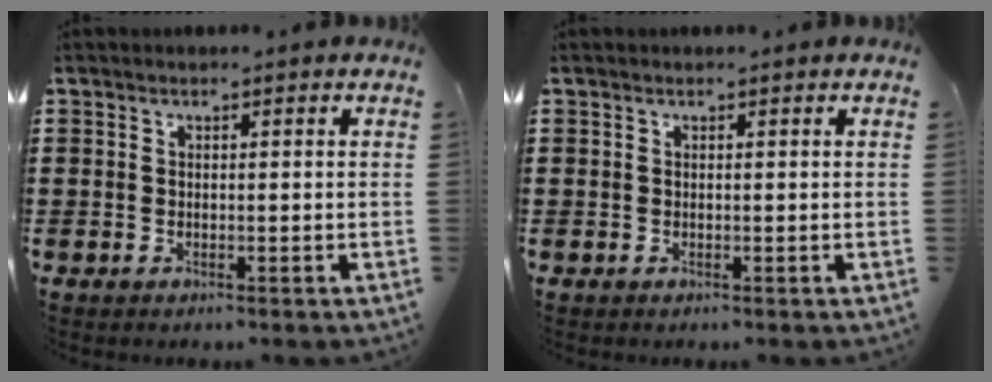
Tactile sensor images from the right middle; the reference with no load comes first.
{"total": 0.0}